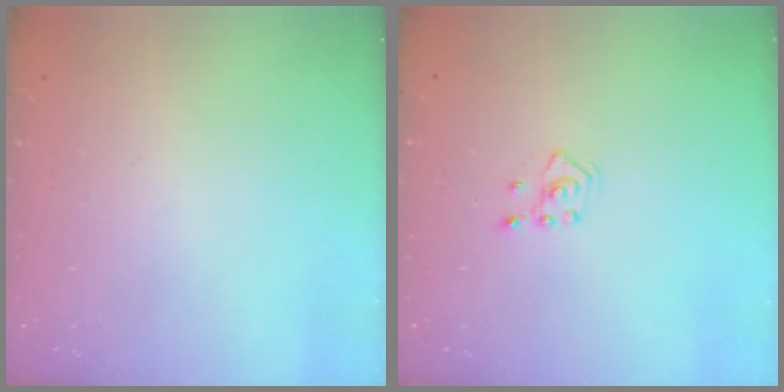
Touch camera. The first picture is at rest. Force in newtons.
{"total": 2.0, "press": 1.8, "slide": 0.9}